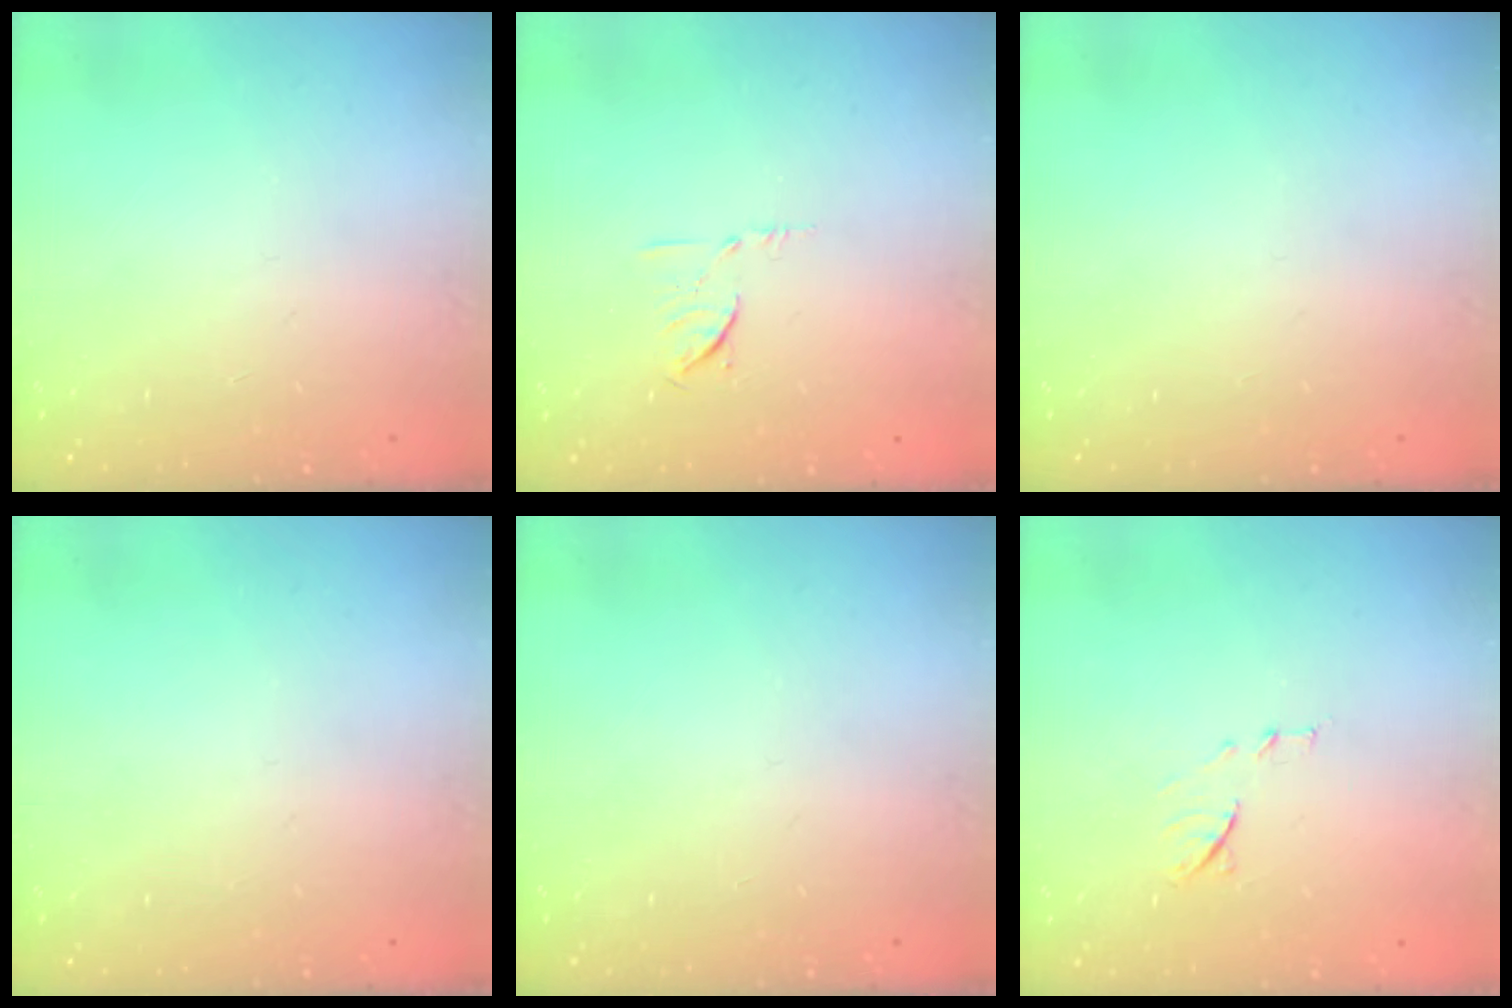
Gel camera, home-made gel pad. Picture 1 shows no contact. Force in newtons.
{"total": 5.5, "press": 5.4, "slide": 1.2}
{"total": 0.0}
{"total": 0.0}
{"total": 0.0}
{"total": 7.9, "press": 7.9, "slide": 0.7}